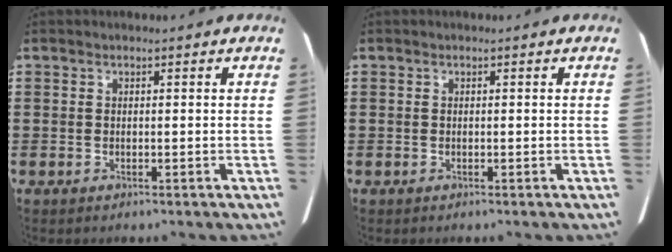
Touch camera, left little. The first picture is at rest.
{"total": 0.0}